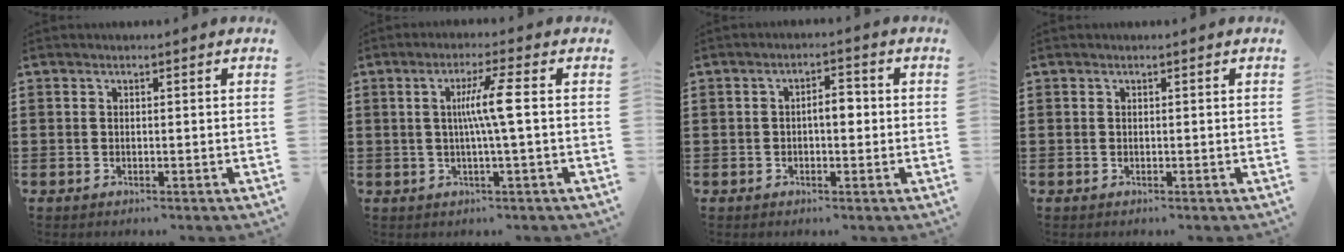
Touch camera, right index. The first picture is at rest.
{"total": 5.8, "force": [0.4, -0.4, 5.8], "torque": [-0.110, -0.004, 0.000]}
{"total": 3.4, "force": [-0.3, 1.4, 3.1], "torque": [-0.049, 0.005, -0.010]}
{"total": 0.0}